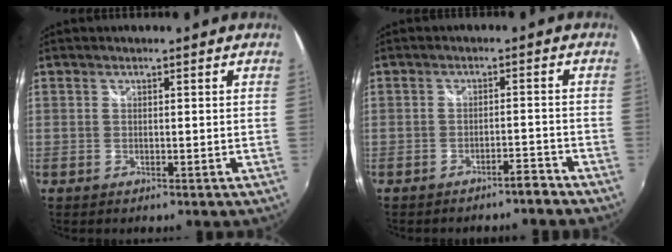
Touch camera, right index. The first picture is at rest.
{"total": 3.0, "force": [-2.8, 0.3, 1.0], "torque": [-0.023, 0.002, -0.038]}